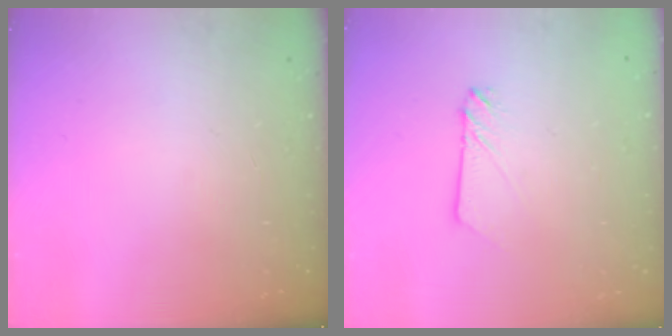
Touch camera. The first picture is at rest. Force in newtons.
{"total": 2.3, "press": 2.3, "slide": 0.3}